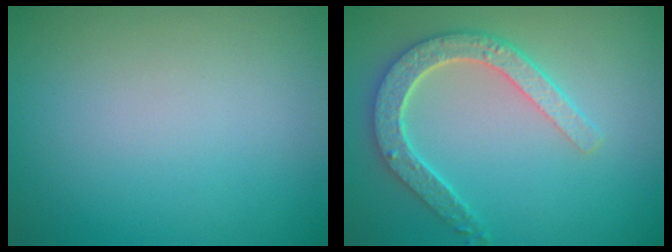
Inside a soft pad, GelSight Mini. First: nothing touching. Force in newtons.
{"total": 4.7, "press": 3.8, "slide": 2.8}